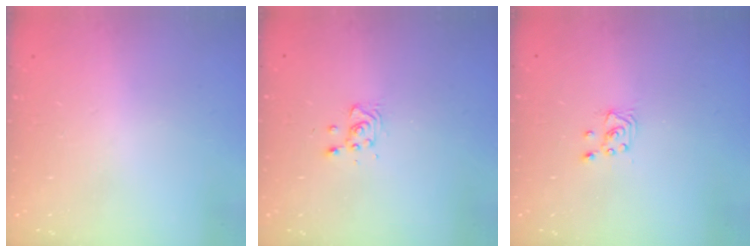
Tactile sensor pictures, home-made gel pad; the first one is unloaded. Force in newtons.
{"total": 5.4, "press": 5.3, "slide": 1.2}
{"total": 2.5, "press": 2.5, "slide": 0.2}